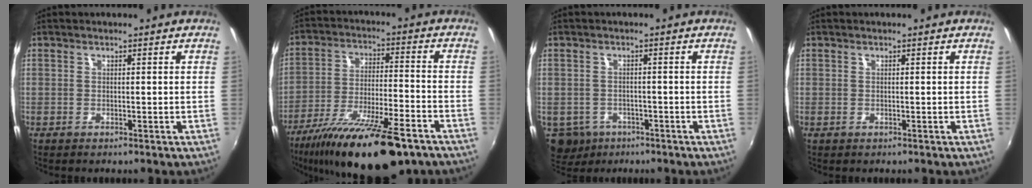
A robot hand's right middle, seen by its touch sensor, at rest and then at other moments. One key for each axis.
{"total": 22.3, "fx": -16.2, "fy": 5.2, "fz": 14.5, "tx": -0.264, "ty": -0.048, "tz": -0.255}
{"total": 7.3, "fx": -3.7, "fy": 5.7, "fz": 2.6, "tx": -0.073, "ty": -0.015, "tz": -0.050}
{"total": 0.7, "fx": 0.1, "fy": -0.2, "fz": -0.7, "tx": 0.012, "ty": 0.001, "tz": 0.001}